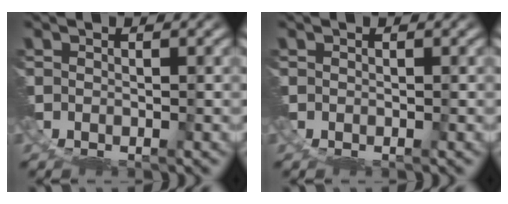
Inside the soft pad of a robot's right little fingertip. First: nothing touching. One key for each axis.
{"total": 0.0}